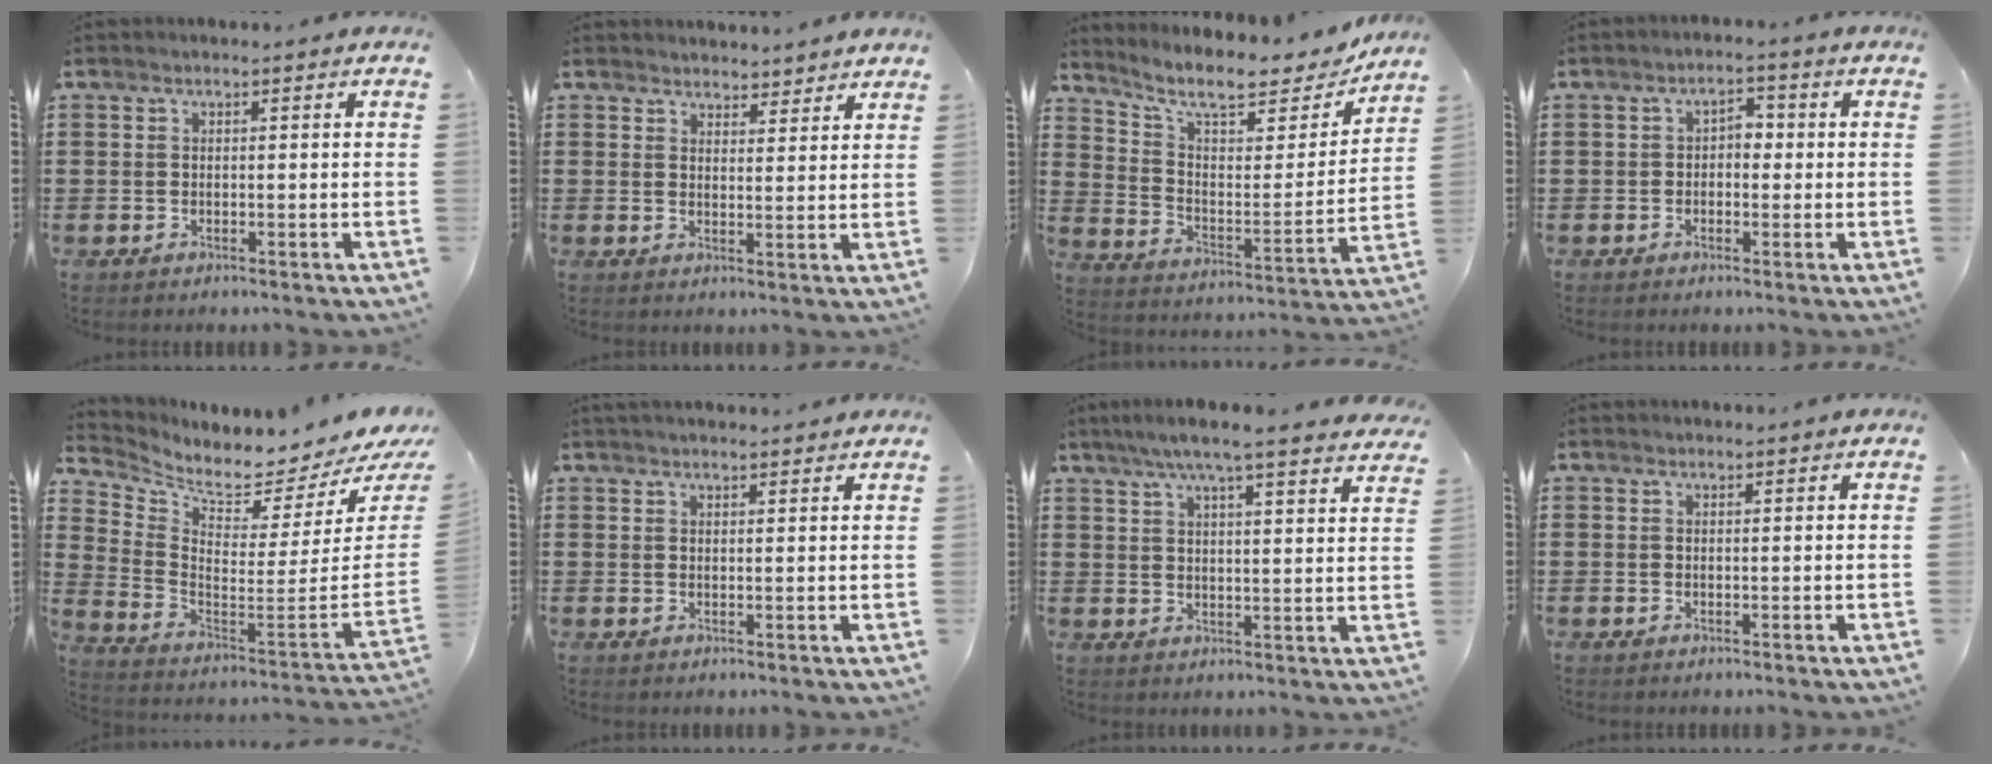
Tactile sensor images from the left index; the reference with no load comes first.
{"total": 2.9, "force": [2.7, 0.7, -0.6], "torque": [0.002, -0.007, 0.053]}
{"total": 8.6, "force": [7.1, 2.1, 4.4], "torque": [-0.102, -0.048, 0.118]}
{"total": 2.3, "force": [-0.5, 1.6, 1.6], "torque": [-0.034, 0.010, -0.014]}
{"total": 3.4, "force": [3.2, 0.3, 1.2], "torque": [-0.042, -0.067, 0.043]}
{"total": 1.4, "force": [1.4, 0.2, 0.0], "torque": [-0.004, 0.002, 0.028]}
{"total": 5.8, "force": [5.0, -0.2, 2.9], "torque": [-0.072, -0.018, 0.087]}
{"total": 0.0}